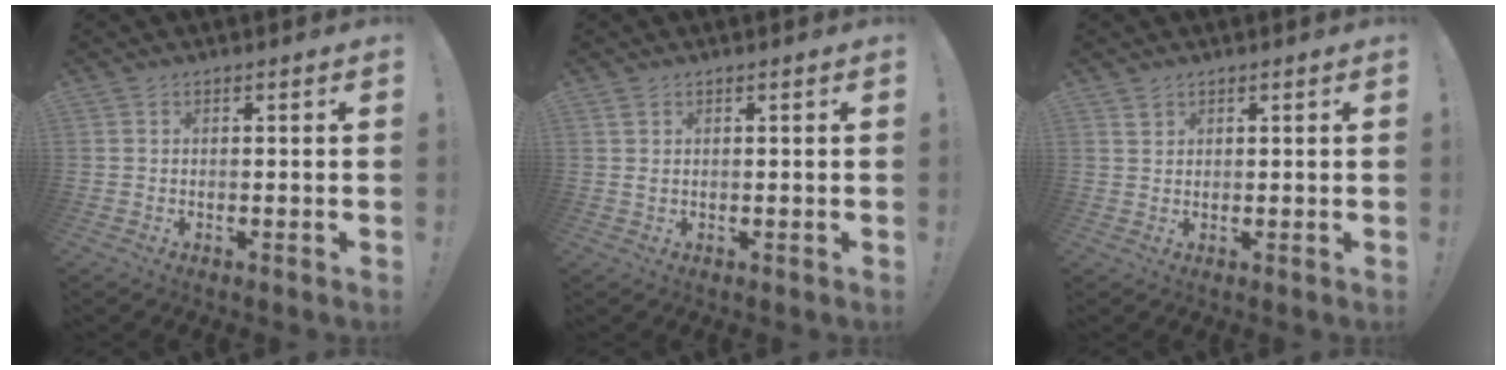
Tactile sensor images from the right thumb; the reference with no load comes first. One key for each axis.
{"total": 1.1, "fx": 0.6, "fy": 0.4, "fz": 0.8, "tx": -0.012, "ty": -0.001, "tz": 0.010}
{"total": 1.8, "fx": 1.4, "fy": 1.1, "fz": 0.3, "tx": 0.003, "ty": -0.009, "tz": 0.027}